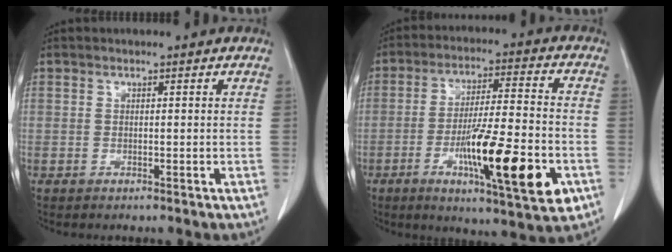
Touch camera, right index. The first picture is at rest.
{"total": 18.2, "force": [-6.2, 2.5, 16.9], "torque": [-0.265, -0.014, -0.094]}